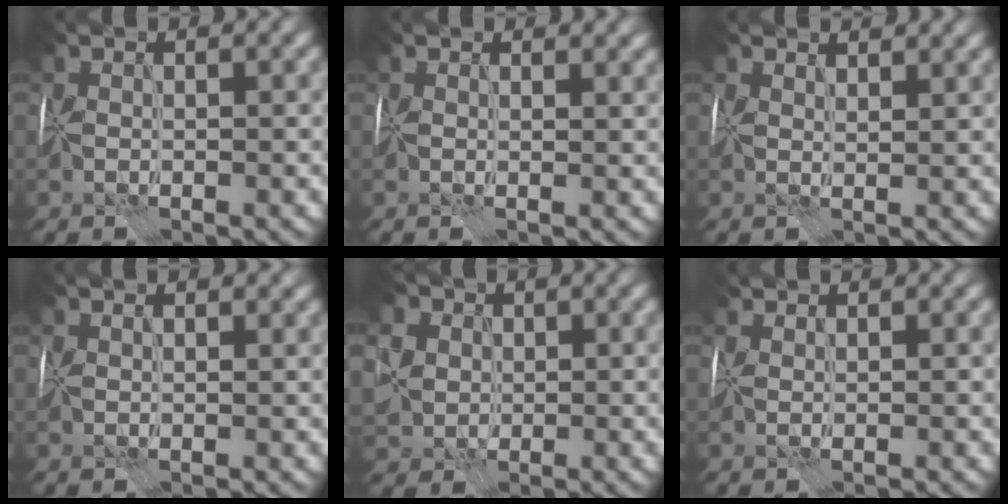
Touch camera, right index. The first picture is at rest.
{"total": 1.8, "force": [1.3, 0.9, 0.9], "torque": [-0.019, -0.001, 0.020]}
{"total": 3.0, "force": [2.4, 1.1, 1.3], "torque": [-0.026, 0.004, 0.032]}
{"total": 2.6, "force": [1.5, 1.2, 1.8], "torque": [-0.030, 0.009, 0.019]}
{"total": 8.4, "force": [2.8, 6.8, 4.1], "torque": [-0.097, 0.023, 0.033]}
{"total": 1.4, "force": [1.3, 0.4, 0.3], "torque": [-0.012, 0.005, 0.024]}